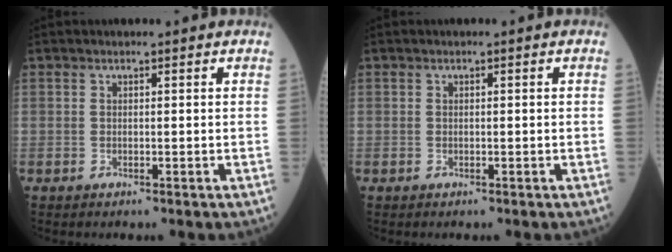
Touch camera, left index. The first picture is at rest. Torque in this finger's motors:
{"motor_torque": [0.19, 0.00, 0.02, 0.01]}